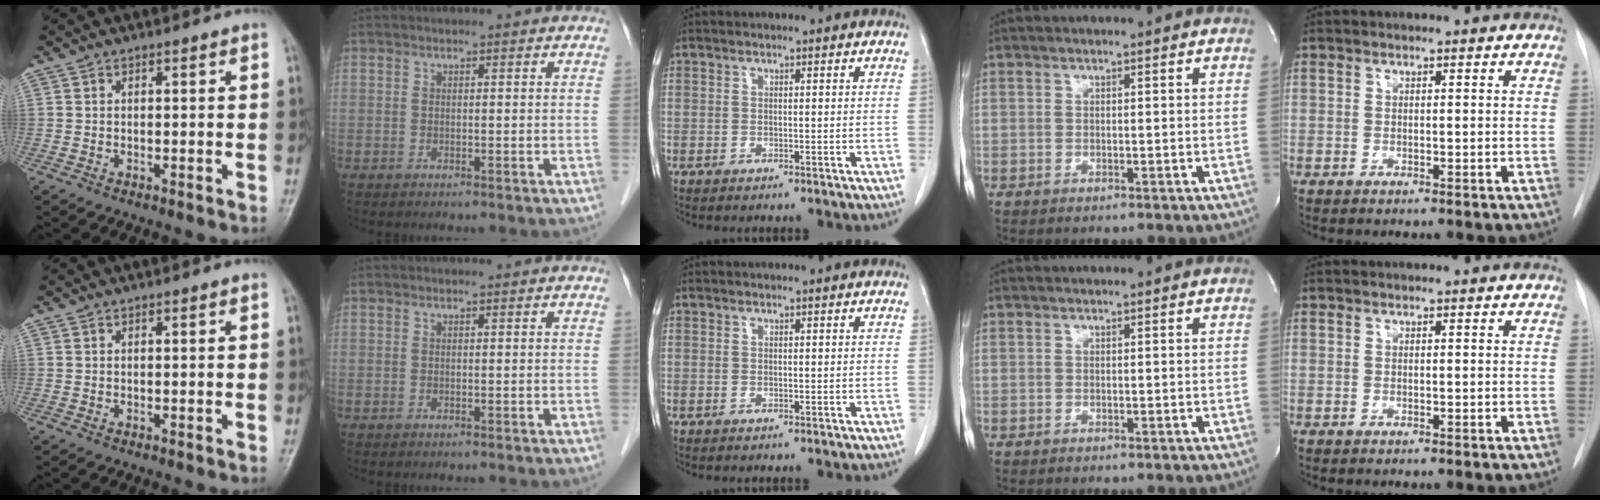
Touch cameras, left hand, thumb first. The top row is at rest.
{}